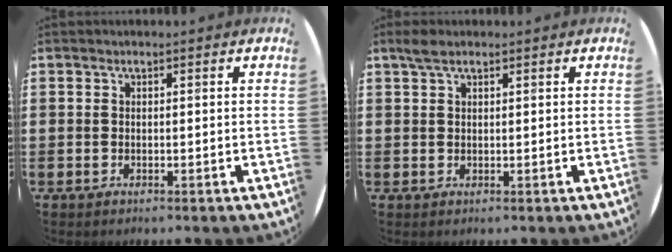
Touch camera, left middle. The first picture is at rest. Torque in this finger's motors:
{"motor_torque": [0.62, -0.45, 0.03, 0.02]}